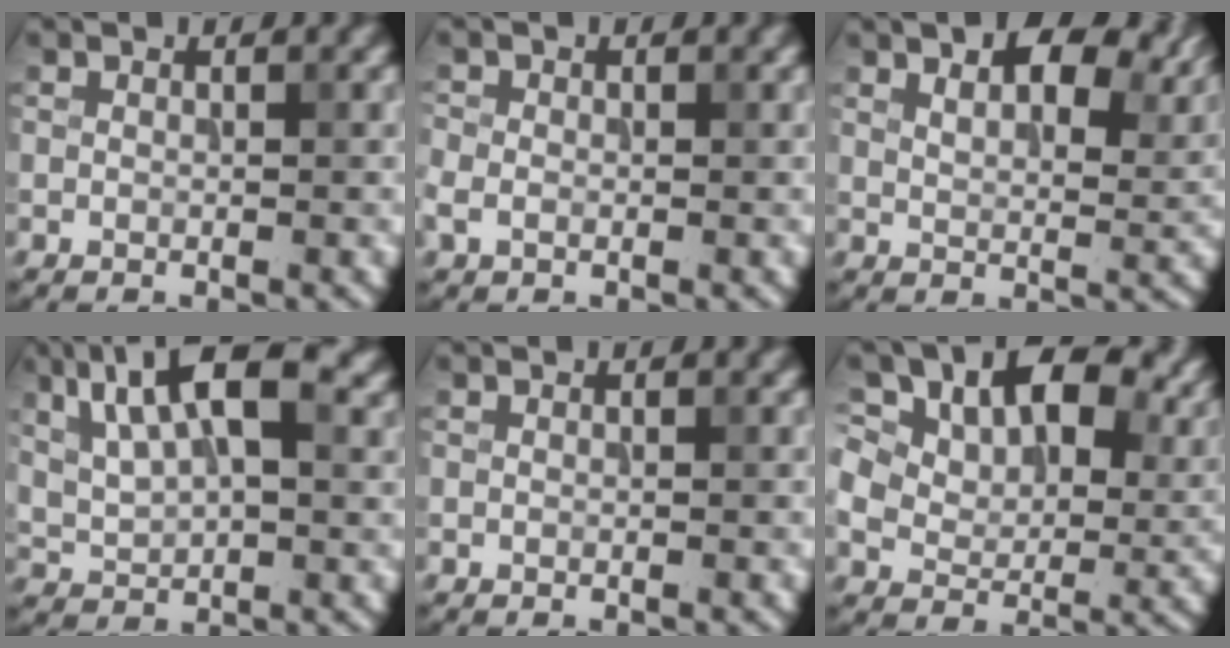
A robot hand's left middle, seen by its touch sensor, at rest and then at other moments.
{"total": 1.6, "force": [-0.5, 1.2, 0.8], "torque": [-0.020, 0.000, -0.014]}
{"total": 8.6, "force": [5.2, 3.7, 5.8], "torque": [-0.086, 0.013, 0.080]}
{"total": 9.7, "force": [4.1, 4.4, 7.7], "torque": [-0.152, 0.022, 0.067]}
{"total": 0.0}
{"total": 16.4, "force": [8.1, 9.6, 10.6], "torque": [-0.184, 0.046, 0.129]}